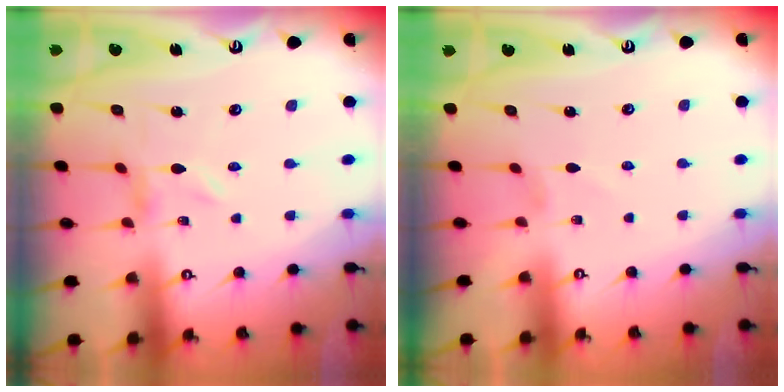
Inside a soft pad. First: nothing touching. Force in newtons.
{"total": 0.0}